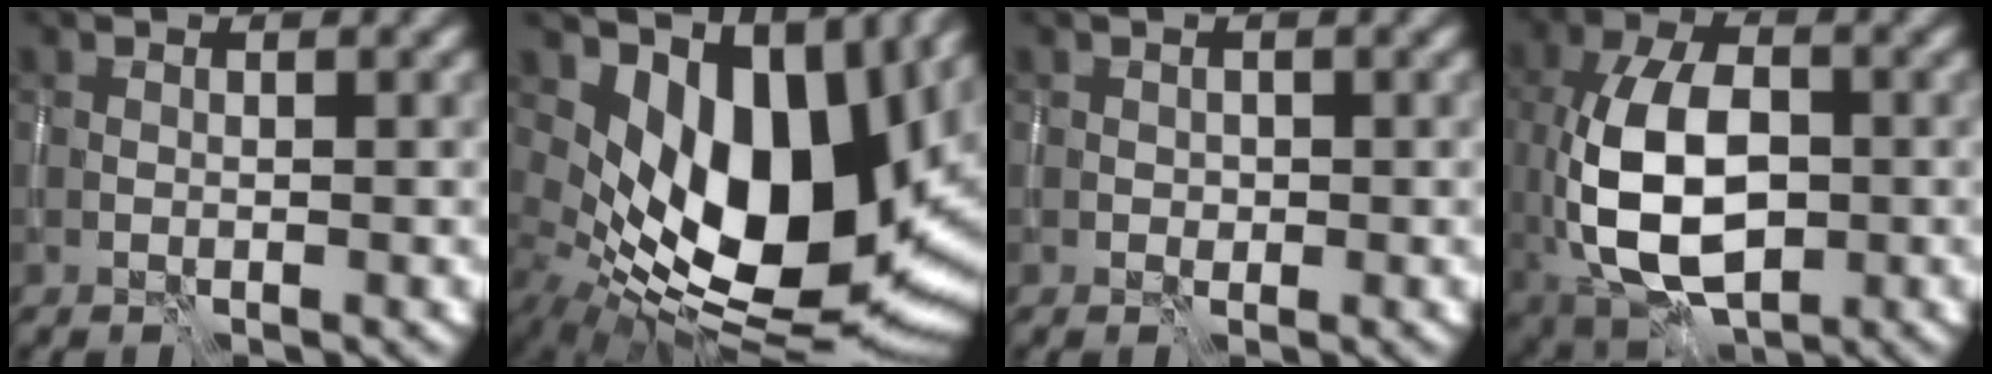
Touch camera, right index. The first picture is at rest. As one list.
[{"total": 14.9, "force": [3.0, 8.5, 12.0], "torque": [-0.178, -0.016, 0.052]}, {"total": 0.6, "force": [-0.1, 0.6, 0.0], "torque": [-0.001, -0.002, 0.003]}, {"total": 11.0, "force": [-1.3, 6.3, 8.8], "torque": [-0.183, -0.007, -0.023]}]